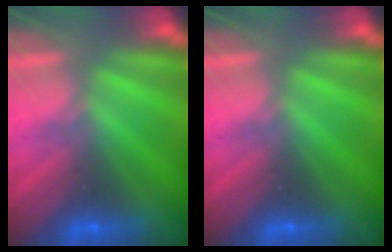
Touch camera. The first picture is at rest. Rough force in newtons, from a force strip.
{"total": 0.0}